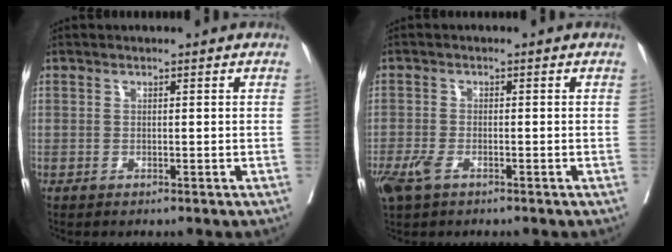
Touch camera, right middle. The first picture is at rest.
{"total": 3.8, "force": [-2.2, 1.7, 2.7], "torque": [-0.062, -0.008, -0.039]}